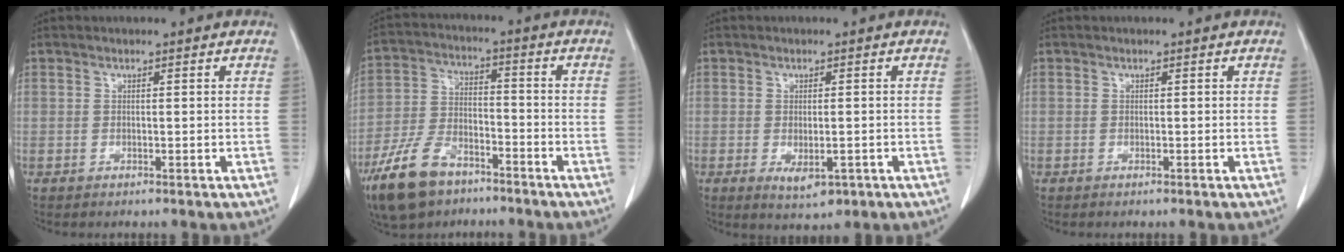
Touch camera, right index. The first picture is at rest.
{"total": 11.9, "force": [-8.1, 5.6, 6.6], "torque": [-0.150, -0.009, -0.154]}
{"total": 4.3, "force": [-1.7, 1.7, 3.5], "torque": [-0.053, -0.007, -0.013]}
{"total": 0.0}